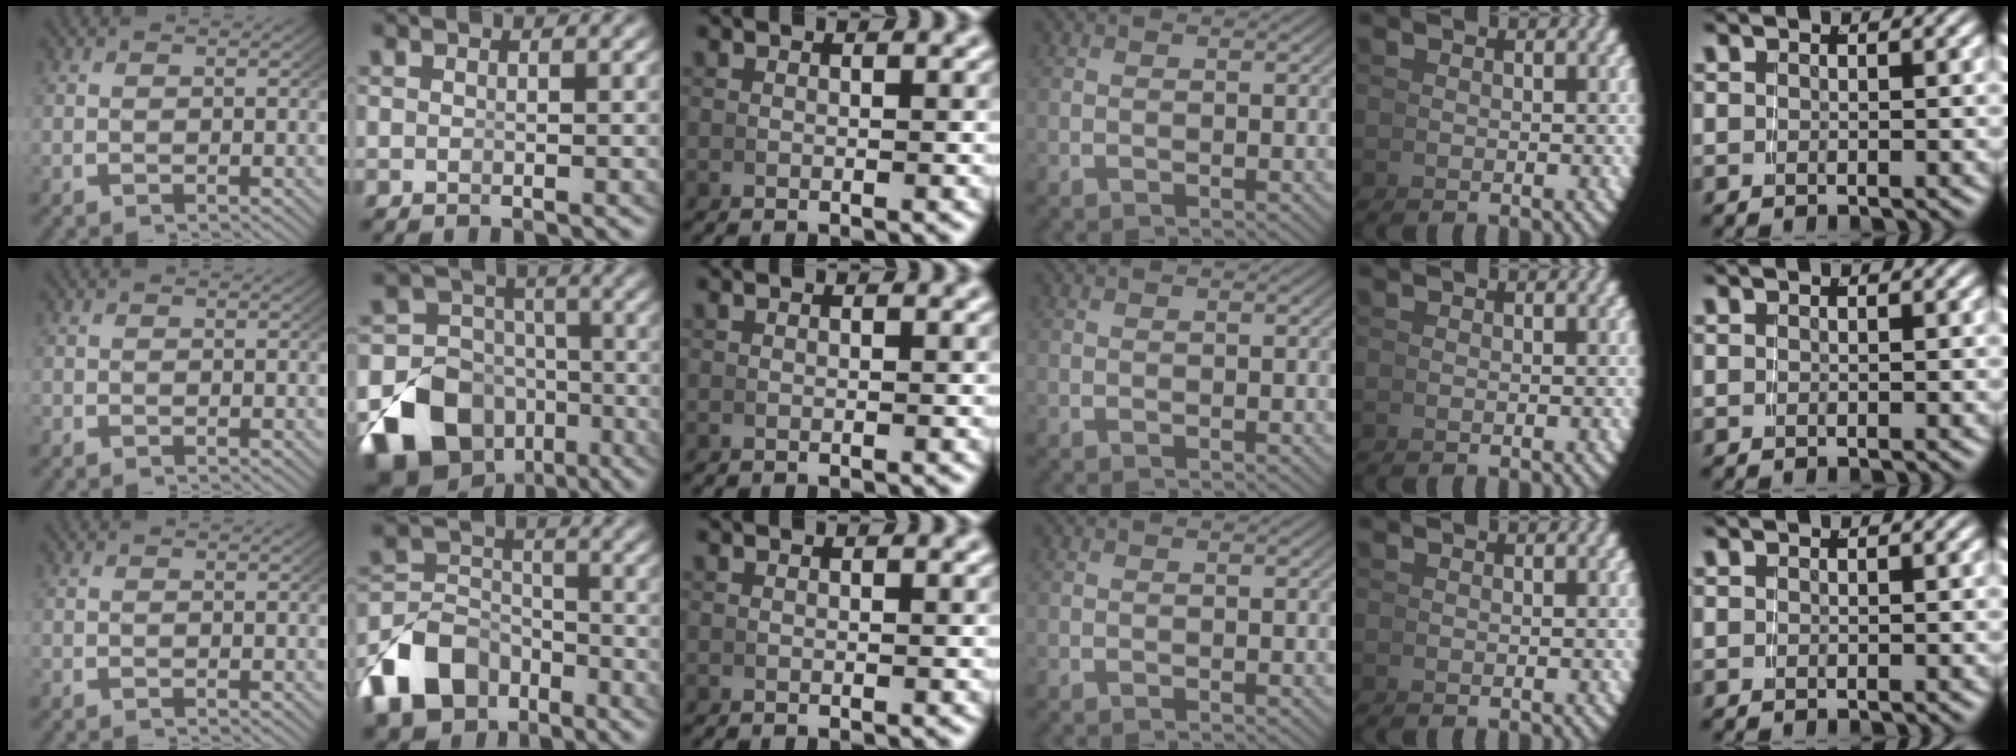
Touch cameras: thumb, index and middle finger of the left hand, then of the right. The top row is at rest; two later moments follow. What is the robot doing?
{"motion": "grasp_and_lifting", "object": "coin"}